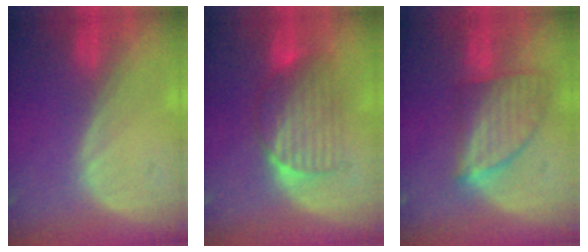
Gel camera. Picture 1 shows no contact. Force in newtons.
{"total": 6.8, "press": 6.6, "slide": 1.4}
{"total": 7.4, "press": 6.8, "slide": 2.9}